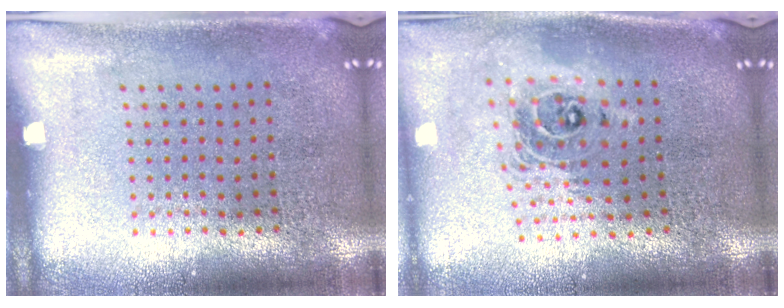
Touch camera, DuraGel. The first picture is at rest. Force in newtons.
{"total": 2.0, "press": 1.6, "slide": 1.3}